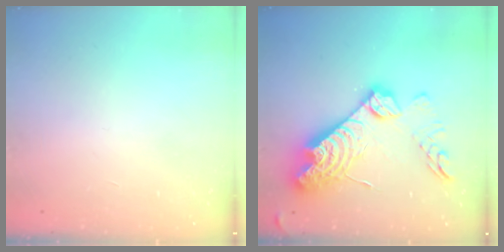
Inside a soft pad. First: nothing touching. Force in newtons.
{"total": 22.6, "press": 22.5, "slide": 2.0}